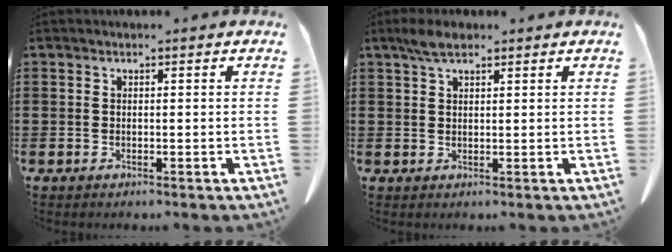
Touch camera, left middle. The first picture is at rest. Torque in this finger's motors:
{"motor_torque": [1.02, 0.93, 0.29, 0.03]}